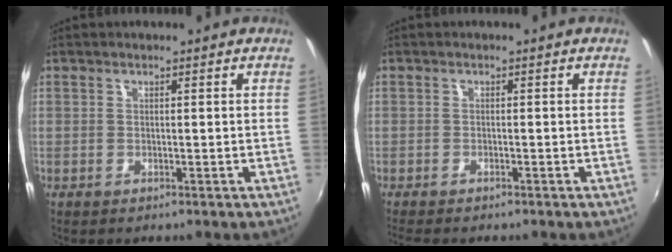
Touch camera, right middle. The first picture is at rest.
{"total": 3.3, "force": [-2.8, 0.7, 1.5], "torque": [-0.036, -0.017, -0.050]}